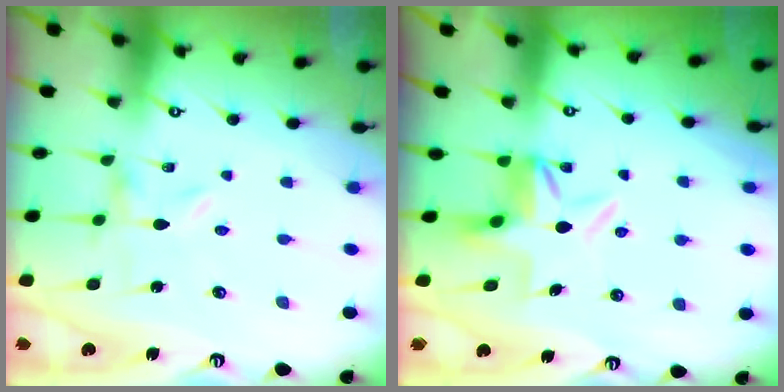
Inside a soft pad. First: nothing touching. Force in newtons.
{"total": 5.5, "press": 5.3, "slide": 1.7}